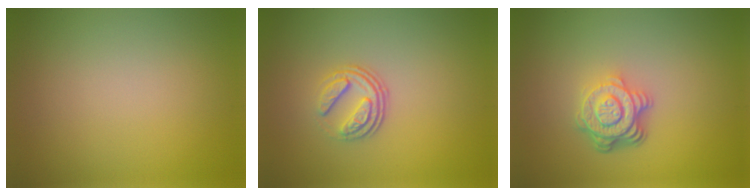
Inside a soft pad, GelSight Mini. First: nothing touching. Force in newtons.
{"total": 3.4, "press": 2.3, "slide": 2.5}
{"total": 4.9, "press": 3.4, "slide": 3.5}